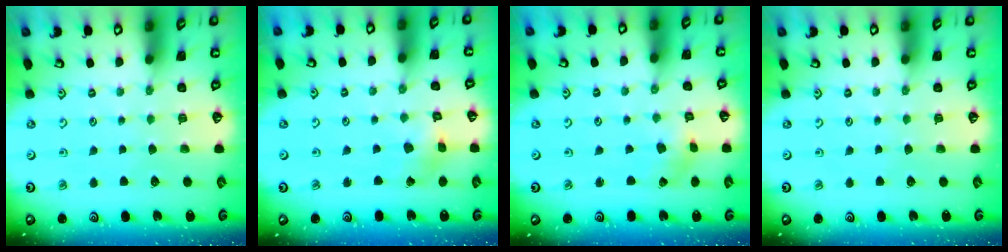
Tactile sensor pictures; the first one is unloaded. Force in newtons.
{"total": 2.8, "press": 2.8, "slide": 0.5}
{"total": 1.8, "press": 1.8, "slide": 0.3}
{"total": 0.0}